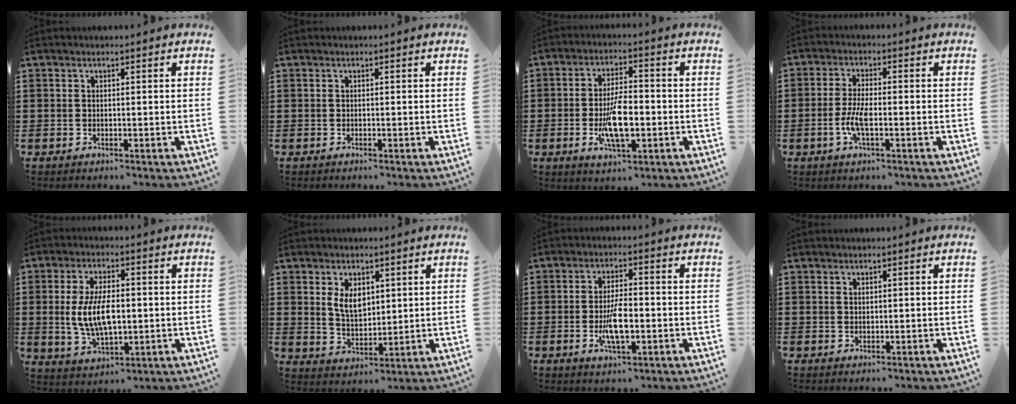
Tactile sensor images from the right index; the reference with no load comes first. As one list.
[{"total": 0.0}, {"total": 8.7, "force": [-2.0, 3.5, 7.7], "torque": [-0.160, -0.006, -0.037]}, {"total": 4.8, "force": [-1.5, 1.3, 4.3], "torque": [-0.100, -0.005, -0.034]}, {"total": 8.2, "force": [0.1, 4.0, 7.1], "torque": [-0.145, 0.001, -0.004]}, {"total": 5.1, "force": [2.0, 3.1, 3.6], "torque": [-0.071, 0.006, 0.033]}, {"total": 6.3, "force": [-1.5, 2.3, 5.7], "torque": [-0.116, 0.000, -0.031]}, {"total": 0.6, "force": [0.5, 0.4, 0.2], "torque": [-0.005, 0.001, 0.010]}]